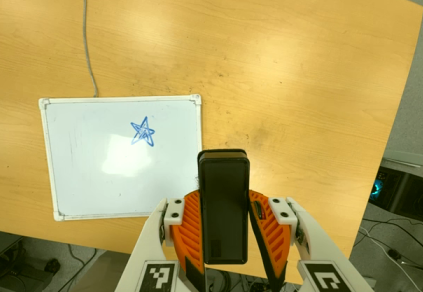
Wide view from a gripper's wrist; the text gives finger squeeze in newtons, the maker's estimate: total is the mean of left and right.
{"total": 4.1, "left": 3.4, "right": 4.9}